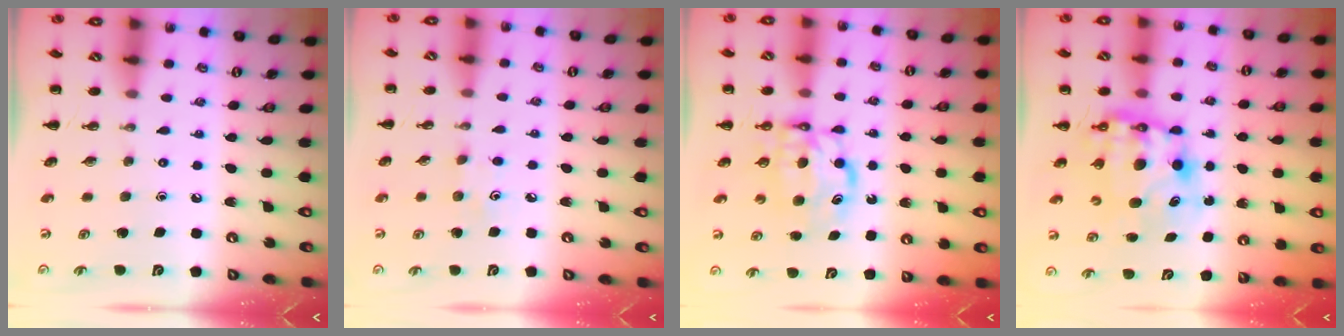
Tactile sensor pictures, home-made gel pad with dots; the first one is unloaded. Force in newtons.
{"total": 2.6, "press": 2.4, "slide": 0.9}
{"total": 6.8, "press": 6.8, "slide": 0.6}
{"total": 8.9, "press": 8.6, "slide": 2.2}